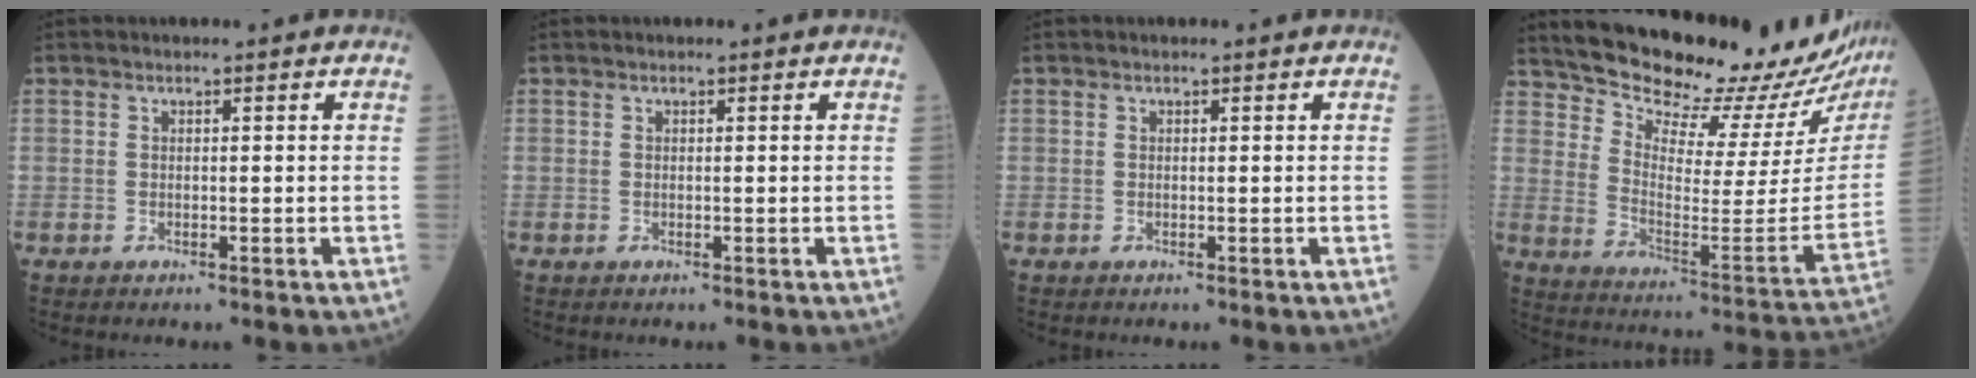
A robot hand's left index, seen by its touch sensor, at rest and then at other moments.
{"total": 0.0}
{"total": 0.0}
{"total": 22.9, "force": [21.8, 3.5, 6.4], "torque": [-0.108, -0.107, 0.281]}